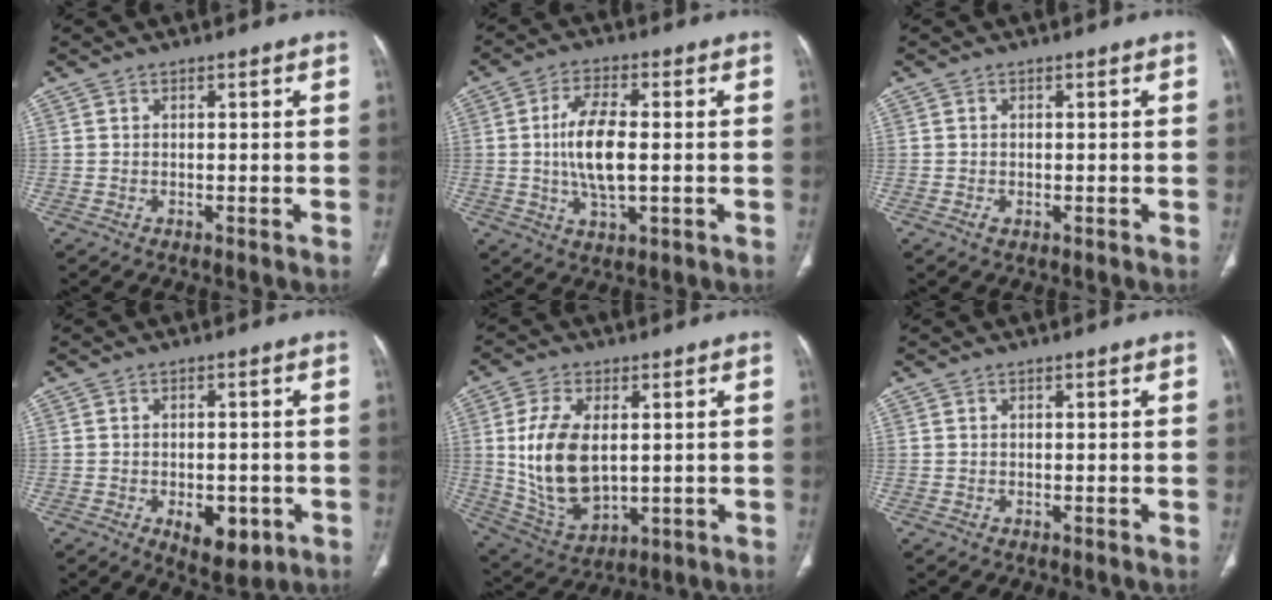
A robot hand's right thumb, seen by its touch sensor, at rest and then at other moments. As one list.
[{"total": 9.7, "force": [-0.2, 3.8, 8.9], "torque": [-0.180, -0.001, -0.004]}, {"total": 1.0, "force": [-0.4, 0.5, 0.7], "torque": [-0.016, 0.000, -0.006]}, {"total": 7.4, "force": [-2.6, 4.1, 5.6], "torque": [-0.061, 0.001, -0.022]}, {"total": 14.8, "force": [1.5, 8.4, 12.0], "torque": [-0.229, -0.016, 0.043]}, {"total": 0.0}]